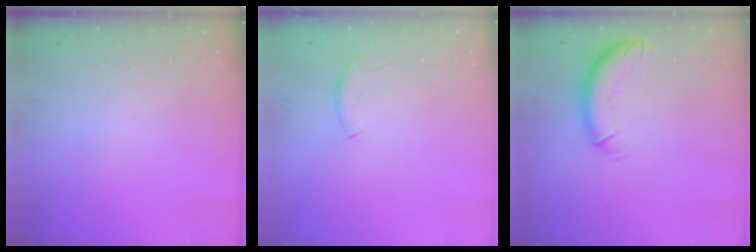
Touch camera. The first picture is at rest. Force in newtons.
{"total": 6.5, "press": 6.4, "slide": 0.8}
{"total": 10.0, "press": 9.9, "slide": 1.9}